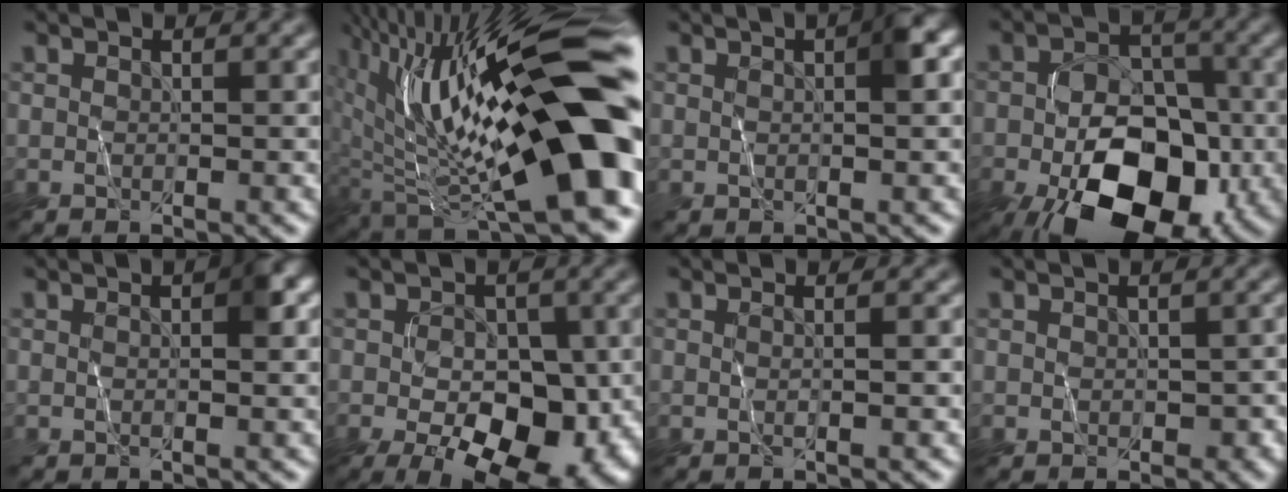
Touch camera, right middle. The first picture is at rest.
{"total": 19.7, "force": [0.1, 7.3, 18.3], "torque": [-0.284, 0.001, 0.002]}
{"total": 2.5, "force": [0.4, 0.4, 2.4], "torque": [-0.033, 0.007, 0.006]}
{"total": 14.6, "force": [-6.4, 8.5, 10.0], "torque": [-0.141, -0.021, -0.100]}
{"total": 1.9, "force": [0.3, 0.3, 1.8], "torque": [-0.022, 0.005, 0.004]}
{"total": 10.4, "force": [-4.0, 5.5, 7.8], "torque": [-0.086, -0.004, -0.065]}
{"total": 1.1, "force": [0.0, 0.4, 1.1], "torque": [-0.018, 0.001, -0.015]}
{"total": 1.8, "force": [-0.6, 1.2, 1.3], "torque": [-0.018, -0.005, 0.000]}